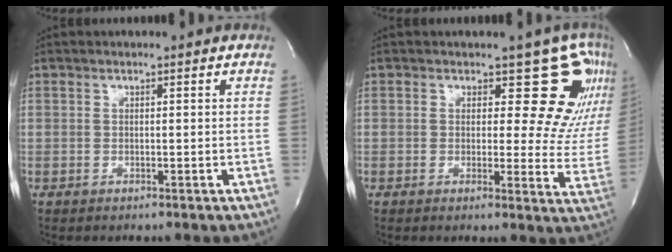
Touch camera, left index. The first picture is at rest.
{"total": 12.9, "force": [8.8, 6.3, 7.0], "torque": [-0.048, -0.021, 0.067]}